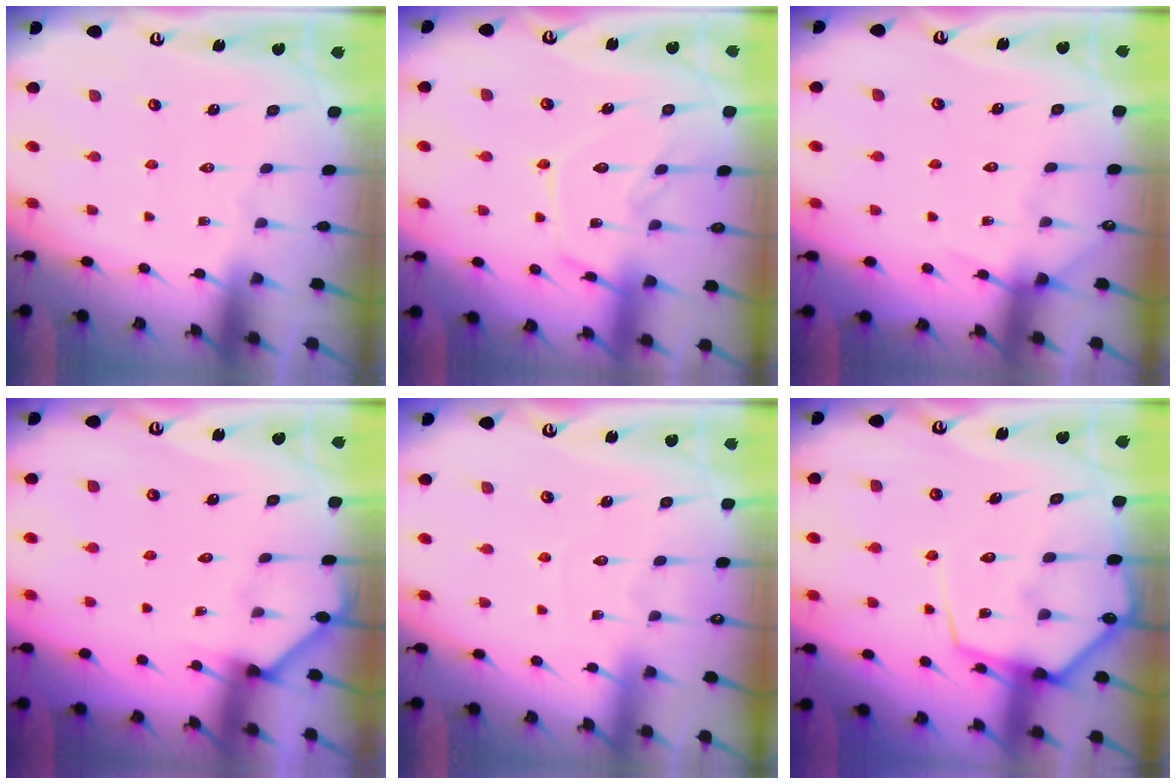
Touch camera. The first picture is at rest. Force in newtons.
{"total": 12.3, "press": 12.3, "slide": 0.9}
{"total": 4.7, "press": 4.6, "slide": 0.7}
{"total": 3.0, "press": 3.0, "slide": 0.2}
{"total": 3.2, "press": 3.2, "slide": 0.3}
{"total": 12.0, "press": 11.9, "slide": 1.3}